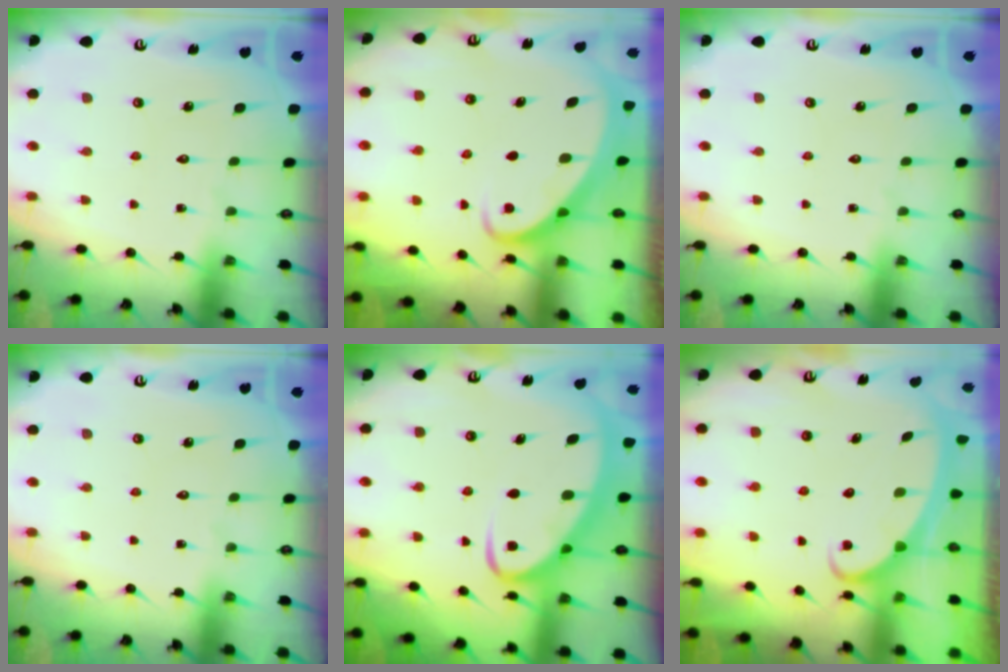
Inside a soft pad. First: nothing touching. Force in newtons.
{"total": 2.6, "press": 2.6, "slide": 0.3}
{"total": 0.0}
{"total": 0.0}
{"total": 5.7, "press": 5.7, "slide": 0.9}
{"total": 2.3, "press": 2.3, "slide": 0.4}